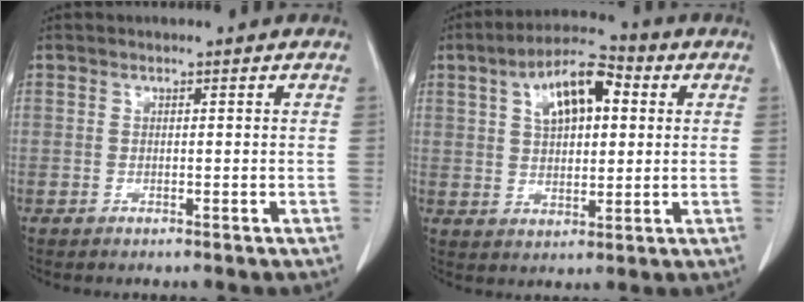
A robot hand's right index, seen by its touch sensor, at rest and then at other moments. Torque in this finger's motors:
{"motor_torque": [0.66, 0.50, 0.28, 0.12]}